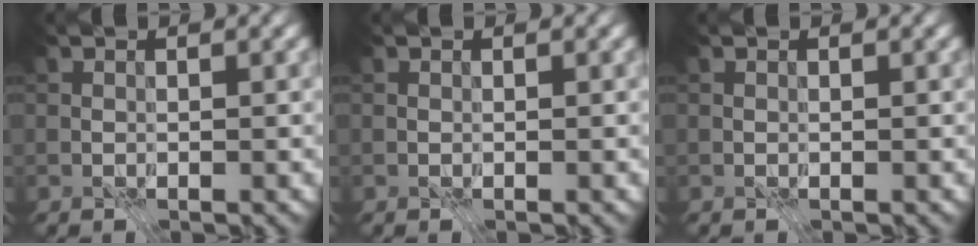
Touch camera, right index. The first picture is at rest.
{"total": 0.0}
{"total": 0.0}